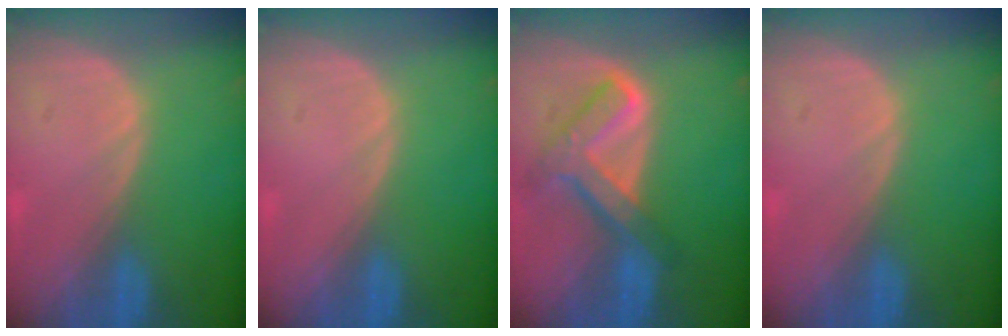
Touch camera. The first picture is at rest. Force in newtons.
{"total": 0.0}
{"total": 7.8, "press": 6.6, "slide": 4.1}
{"total": 0.0}